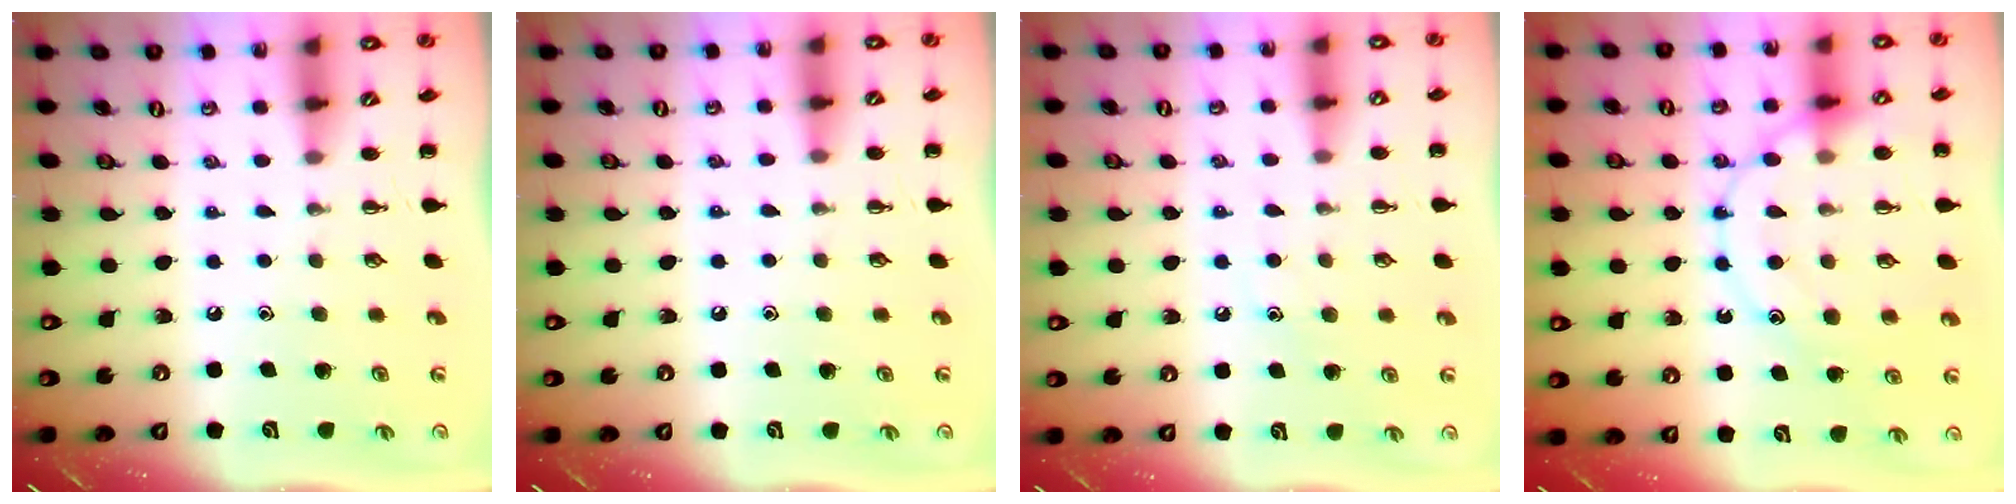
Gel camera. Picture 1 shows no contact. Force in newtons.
{"total": 6.0, "press": 5.7, "slide": 2.1}
{"total": 8.3, "press": 8.2, "slide": 1.4}
{"total": 15.9, "press": 15.9, "slide": 1.4}